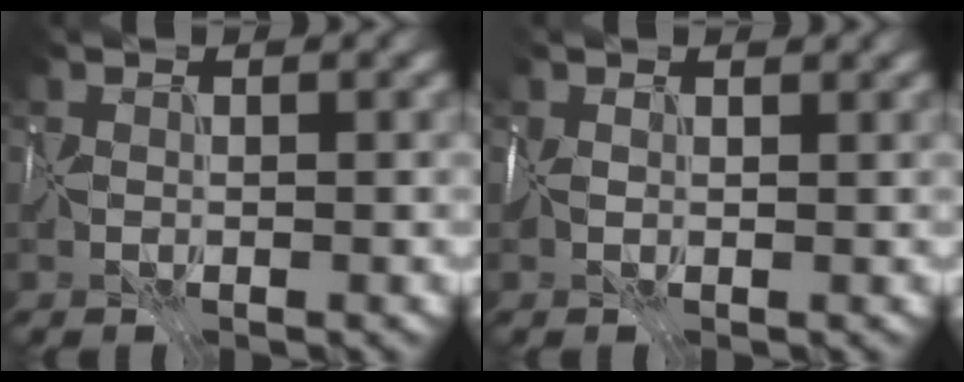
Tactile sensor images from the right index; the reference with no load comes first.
{"total": 1.2, "force": [0.8, 0.6, 0.7], "torque": [-0.016, 0.003, 0.018]}